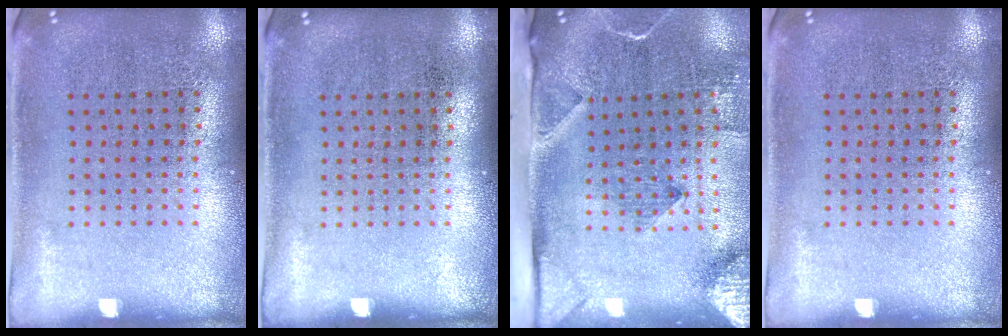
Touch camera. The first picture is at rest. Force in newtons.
{"total": 0.0}
{"total": 3.2, "press": 2.2, "slide": 2.3}
{"total": 0.0}